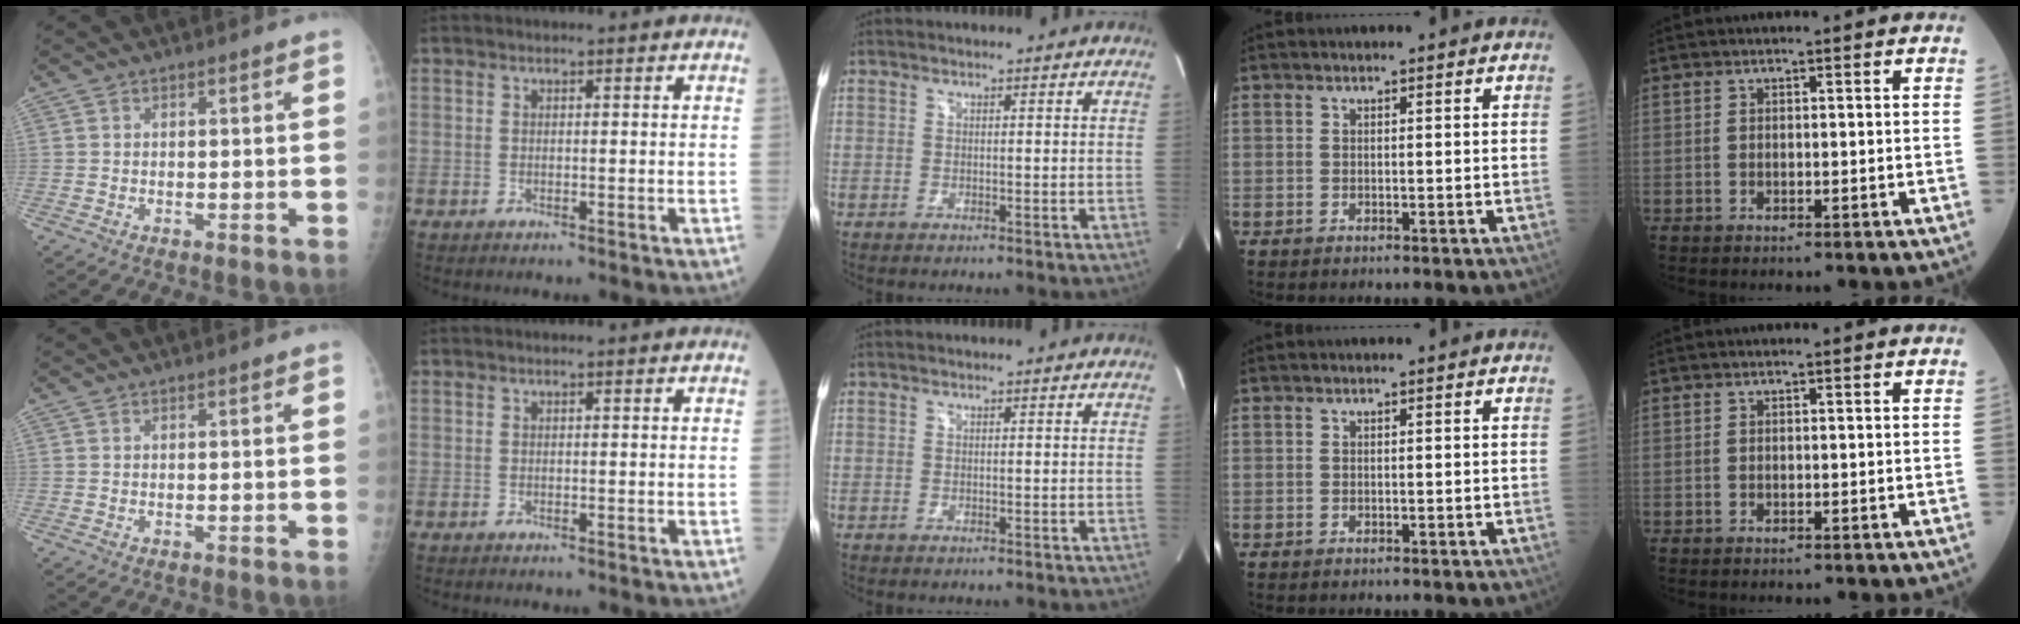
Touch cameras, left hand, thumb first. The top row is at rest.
{}